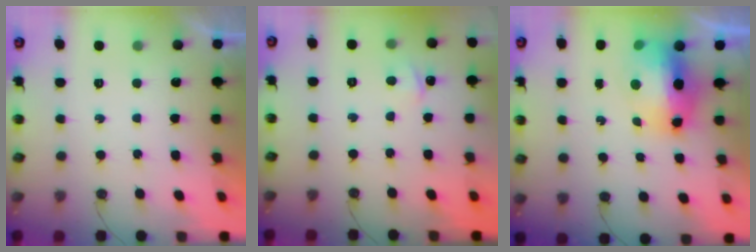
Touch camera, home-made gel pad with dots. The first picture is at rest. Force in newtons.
{"total": 1.6, "press": 1.5, "slide": 0.2}
{"total": 11.7, "press": 11.5, "slide": 1.9}